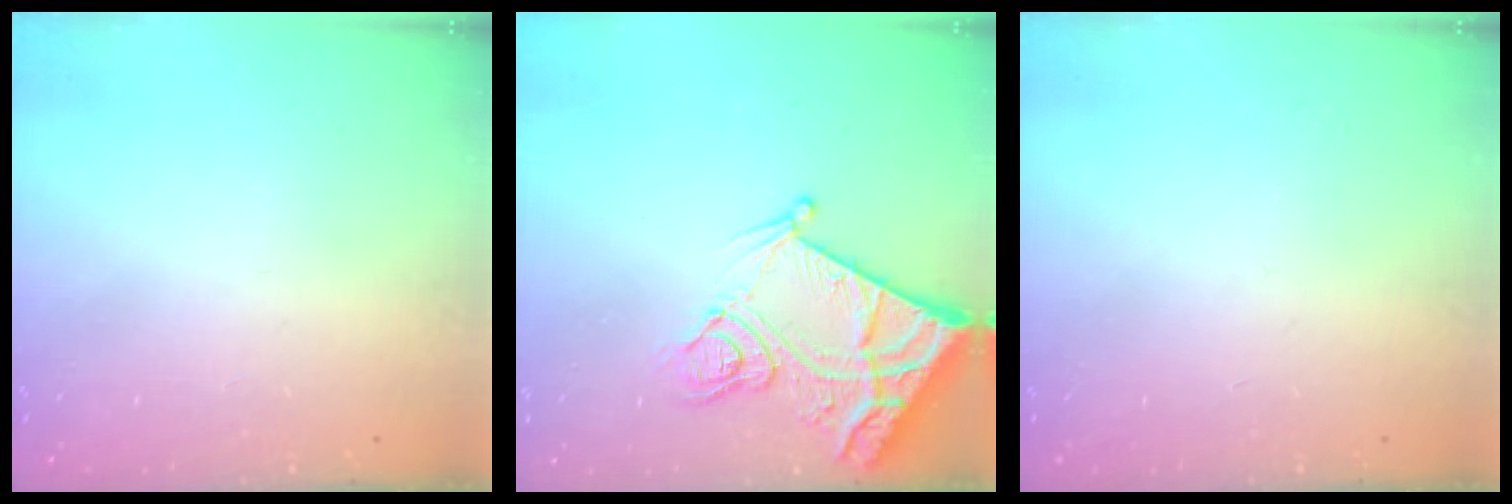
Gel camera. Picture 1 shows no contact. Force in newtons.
{"total": 13.7, "press": 13.7, "slide": 1.4}
{"total": 0.0}